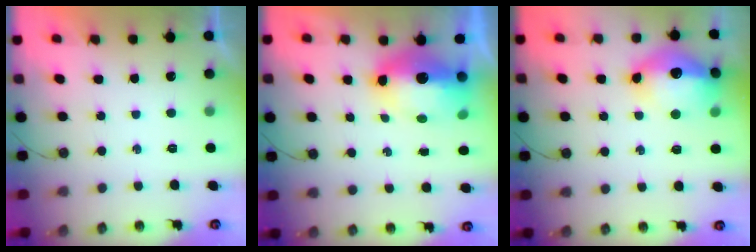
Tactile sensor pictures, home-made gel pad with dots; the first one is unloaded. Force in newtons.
{"total": 10.6, "press": 10.6, "slide": 1.1}
{"total": 16.8, "press": 16.7, "slide": 2.4}